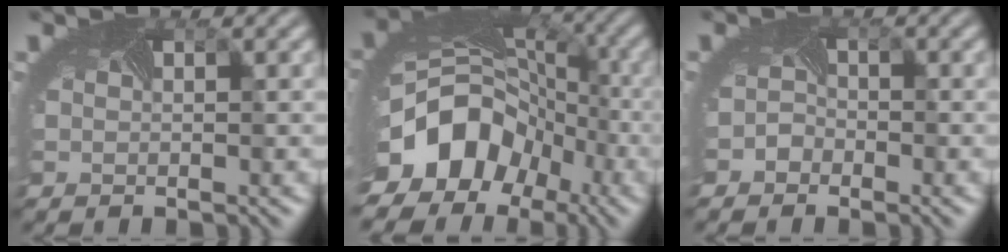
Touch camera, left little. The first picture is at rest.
{"total": 14.7, "force": [-6.8, 11.1, 6.9], "torque": [-0.136, -0.030, -0.109]}
{"total": 1.4, "force": [-1.2, 0.6, -0.2], "torque": [0.000, -0.003, -0.027]}